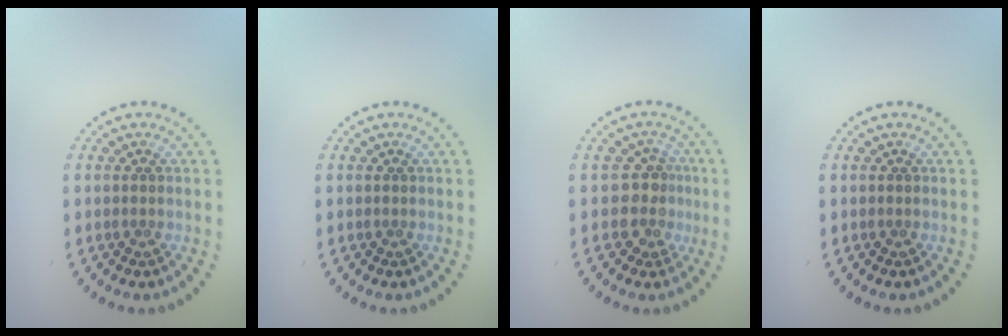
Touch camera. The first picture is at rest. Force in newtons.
{"total": 0.0}
{"total": 2.6, "press": 2.0, "slide": 1.7}
{"total": 0.0}